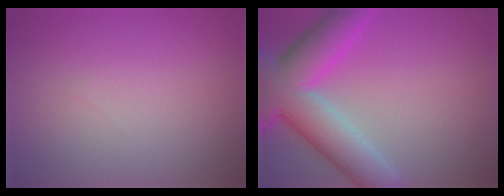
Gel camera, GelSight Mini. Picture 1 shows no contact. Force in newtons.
{"total": 9.8, "press": 9.8, "slide": 0.6}